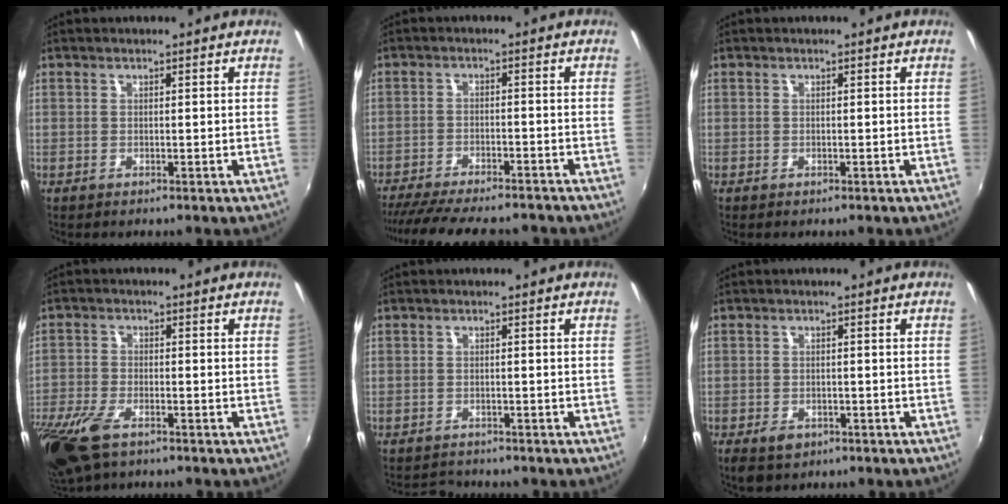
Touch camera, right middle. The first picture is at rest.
{"total": 16.7, "force": [-14.4, 3.7, 7.5], "torque": [-0.154, -0.028, -0.215]}
{"total": 0.0}
{"total": 12.6, "force": [-8.1, 5.4, 7.9], "torque": [-0.200, -0.044, -0.156]}
{"total": 2.5, "force": [-2.3, 0.9, -0.2], "torque": [-0.007, 0.002, -0.042]}
{"total": 4.3, "force": [-2.6, 2.7, 2.1], "torque": [-0.050, -0.011, -0.039]}